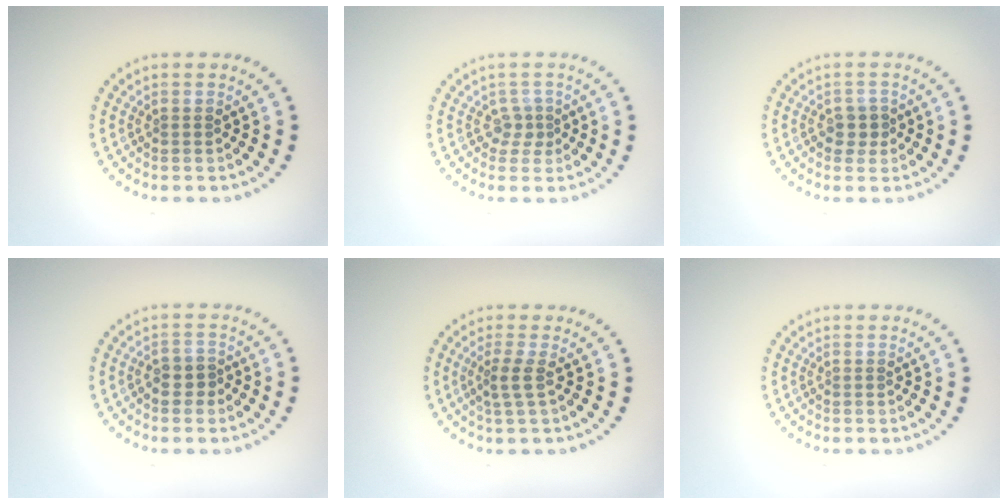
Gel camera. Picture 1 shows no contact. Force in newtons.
{"total": 1.5, "press": 1.0, "slide": 1.1}
{"total": 1.5, "press": 1.4, "slide": 0.6}
{"total": 1.5, "press": 1.4, "slide": 0.7}
{"total": 2.0, "press": 1.4, "slide": 1.4}
{"total": 0.0}